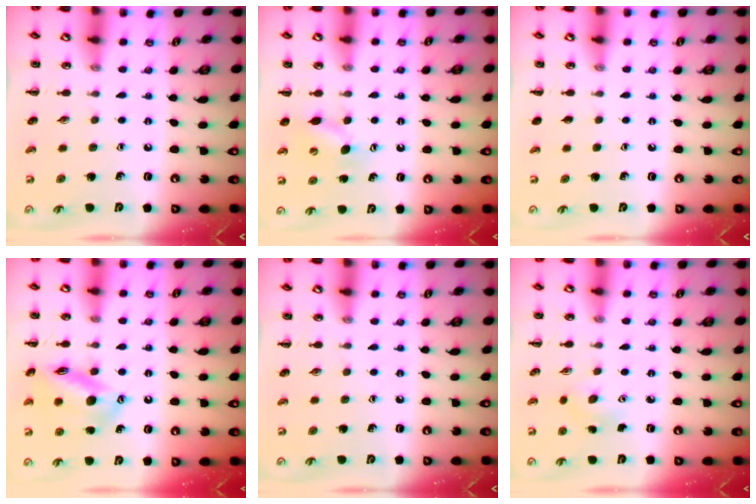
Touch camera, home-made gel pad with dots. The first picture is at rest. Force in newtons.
{"total": 6.4, "press": 6.2, "slide": 1.3}
{"total": 0.0}
{"total": 14.5, "press": 14.4, "slide": 1.7}
{"total": 0.0}
{"total": 3.8, "press": 3.7, "slide": 1.0}